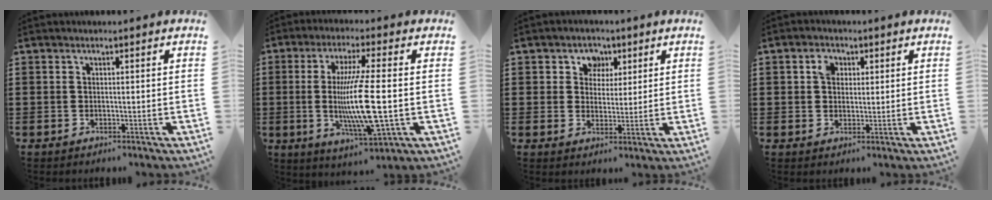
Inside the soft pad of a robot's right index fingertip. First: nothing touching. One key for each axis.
{"total": 12.3, "fx": -1.3, "fy": 1.6, "fz": 12.2, "tx": -0.240, "ty": -0.020, "tz": -0.028}
{"total": 3.7, "fx": 1.6, "fy": 3.3, "fz": 0.7, "tx": -0.026, "ty": 0.009, "tz": 0.025}
{"total": 2.7, "fx": 1.0, "fy": 2.0, "fz": 1.5, "tx": -0.038, "ty": 0.008, "tz": 0.018}